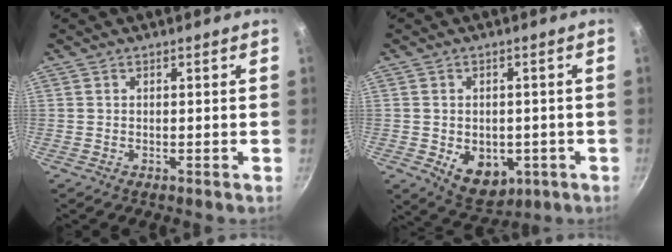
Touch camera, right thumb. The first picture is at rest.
{"total": 9.1, "force": [-2.3, 6.5, 5.9], "torque": [-0.058, -0.004, -0.014]}